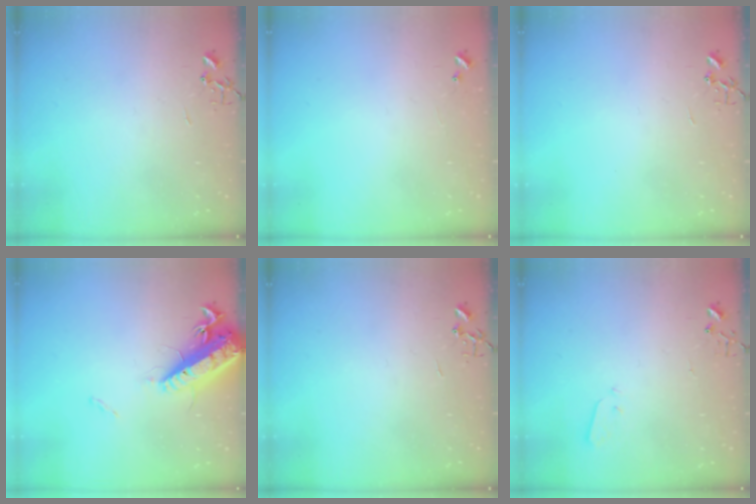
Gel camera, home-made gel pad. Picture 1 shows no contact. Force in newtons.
{"total": 5.0, "press": 5.0, "slide": 0.6}
{"total": 0.0}
{"total": 16.7, "press": 16.2, "slide": 4.1}
{"total": 0.0}
{"total": 3.1, "press": 3.0, "slide": 0.9}